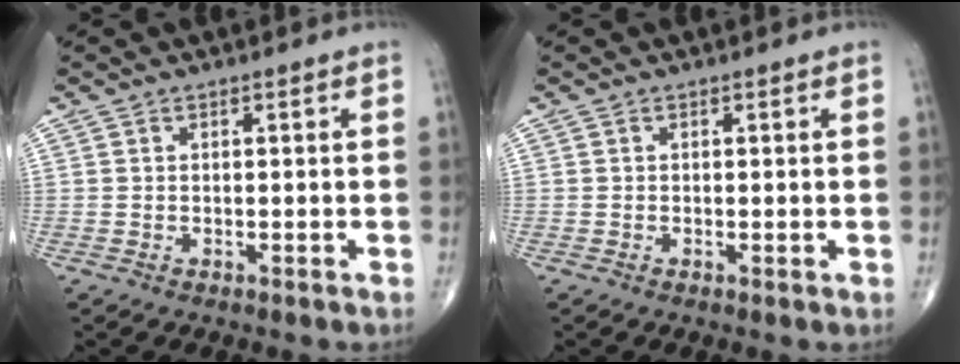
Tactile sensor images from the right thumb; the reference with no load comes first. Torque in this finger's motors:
{"motor_torque": [0.05, 0.07, -0.28, -0.29, 0.03]}